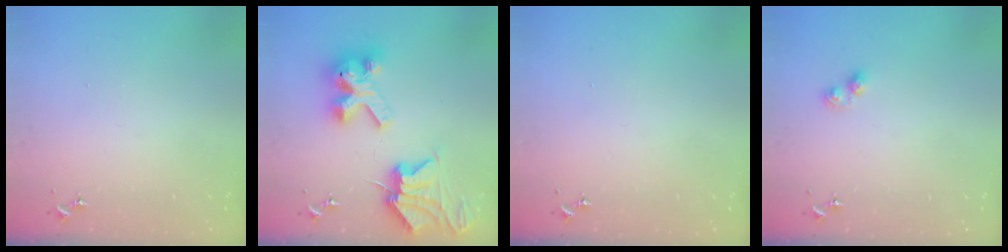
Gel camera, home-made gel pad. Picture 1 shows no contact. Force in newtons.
{"total": 13.8, "press": 13.7, "slide": 1.7}
{"total": 0.0}
{"total": 2.8, "press": 2.8, "slide": 0.5}